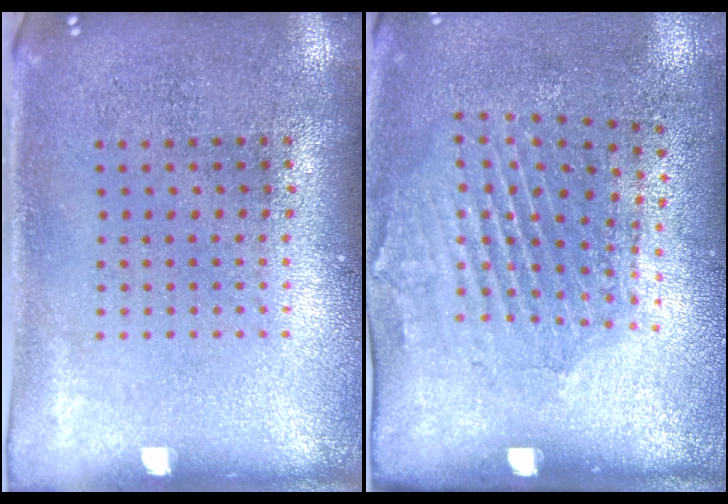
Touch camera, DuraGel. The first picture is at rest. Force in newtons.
{"total": 2.0, "press": 1.2, "slide": 1.6}